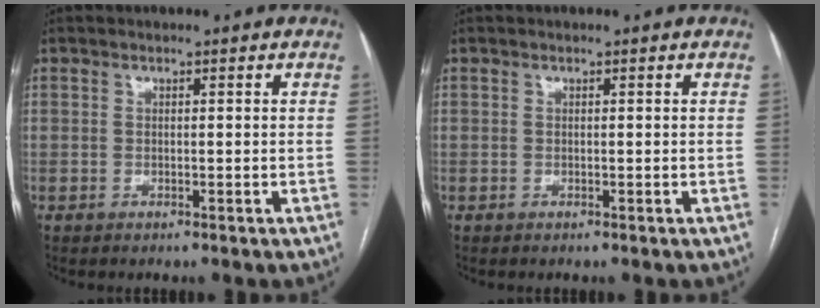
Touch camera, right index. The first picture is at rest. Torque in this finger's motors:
{"motor_torque": [0.00, 0.00, -0.01, 0.00]}